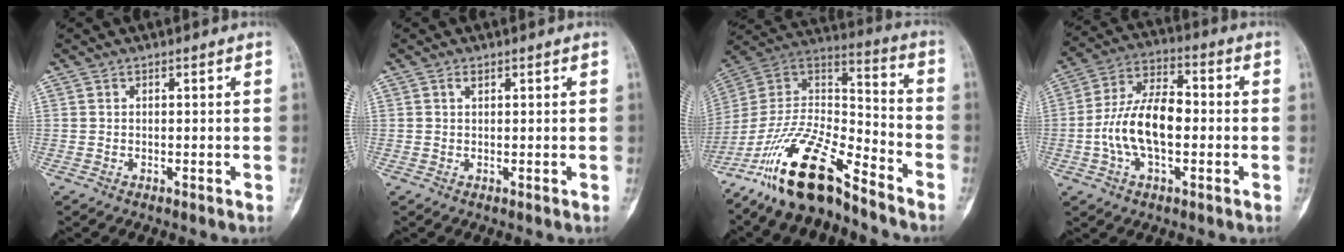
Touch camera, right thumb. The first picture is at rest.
{"total": 1.0, "force": [0.5, 0.6, 0.6], "torque": [-0.011, 0.001, 0.008]}
{"total": 19.5, "force": [-14.3, 5.9, 11.9], "torque": [-0.215, 0.085, -0.265]}
{"total": 13.5, "force": [-1.6, 7.1, 11.3], "torque": [-0.210, 0.034, -0.034]}